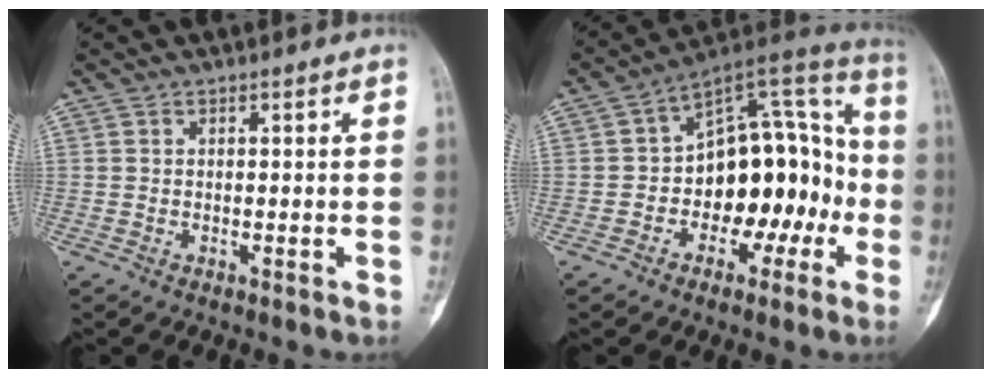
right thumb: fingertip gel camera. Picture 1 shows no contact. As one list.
[{"total": 18.3, "force": [-3.2, 11.5, 13.9], "torque": [-0.139, 0.063, -0.046]}]